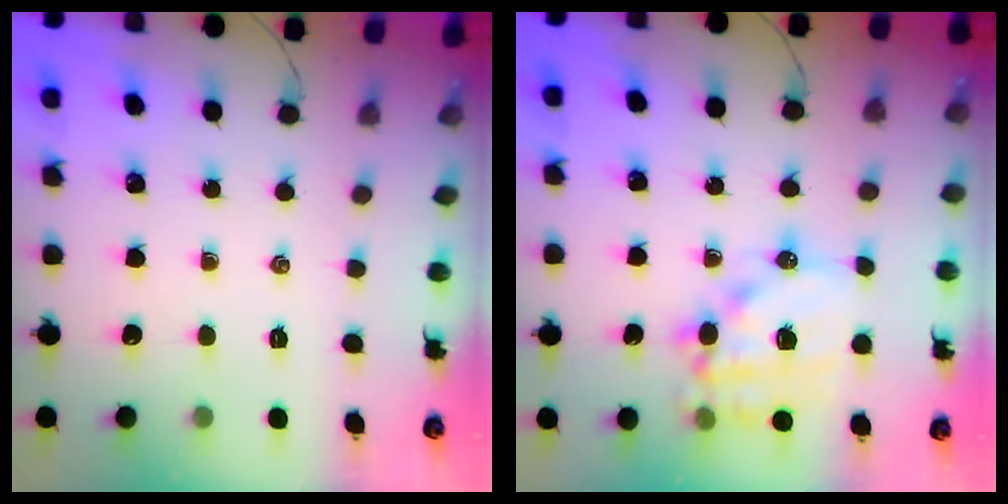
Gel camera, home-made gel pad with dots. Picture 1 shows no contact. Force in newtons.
{"total": 14.7, "press": 14.4, "slide": 3.1}